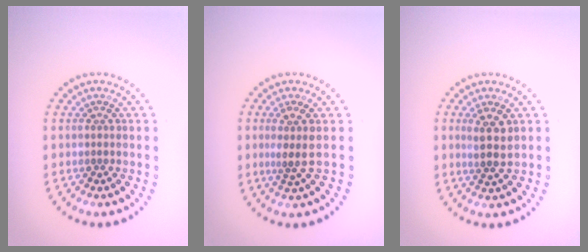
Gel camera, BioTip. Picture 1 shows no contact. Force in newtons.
{"total": 2.3, "press": 1.6, "slide": 1.6}
{"total": 2.6, "press": 2.2, "slide": 1.3}